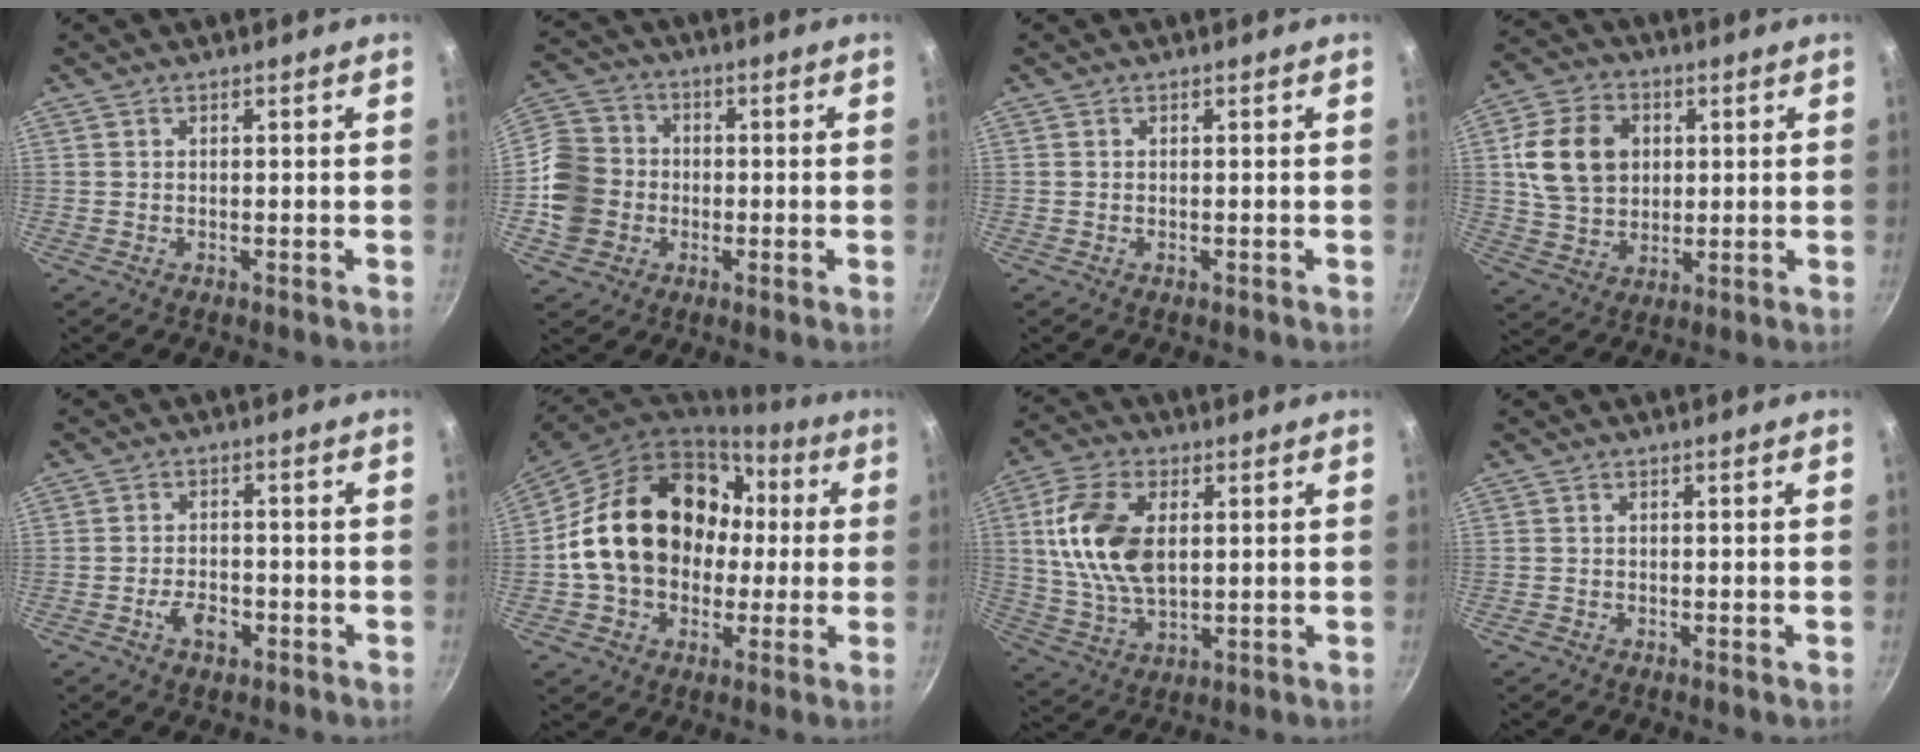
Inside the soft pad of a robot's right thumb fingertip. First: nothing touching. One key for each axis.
{"total": 12.1, "fx": -1.8, "fy": 10.7, "fz": 5.5, "tx": -0.082, "ty": 0.029, "tz": -0.047}
{"total": 0.0}
{"total": 13.6, "fx": 2.7, "fy": 10.7, "fz": 7.9, "tx": -0.121, "ty": 0.001, "tz": 0.046}
{"total": 4.9, "fx": -2.2, "fy": 2.9, "fz": 3.2, "tx": -0.046, "ty": 0.016, "tz": -0.039}
{"total": 23.0, "fx": 1.4, "fy": 17.6, "fz": 14.8, "tx": -0.236, "ty": 0.057, "tz": 0.031}
{"total": 14.8, "fx": 2.6, "fy": 8.7, "fz": 11.7, "tx": -0.214, "ty": -0.005, "tz": 0.051}
{"total": 0.7, "fx": -0.4, "fy": 0.5, "fz": 0.2, "tx": -0.004, "ty": 0.003, "tz": -0.008}